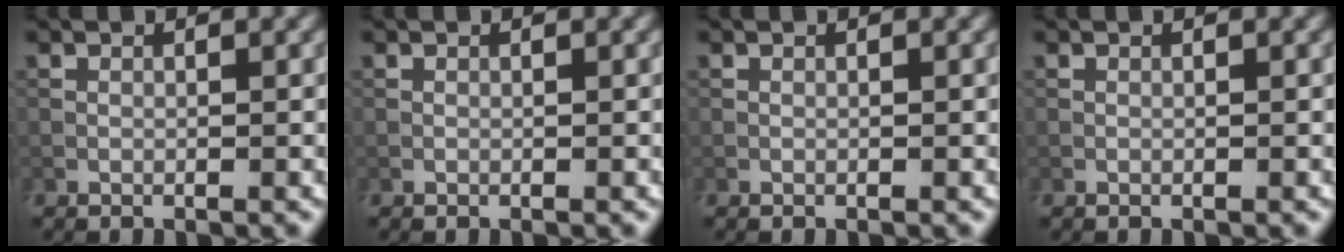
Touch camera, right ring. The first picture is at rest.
{"total": 0.0}
{"total": 0.0}
{"total": 0.0}